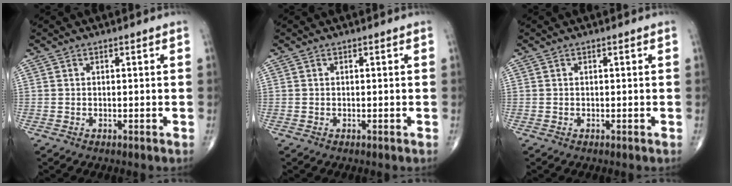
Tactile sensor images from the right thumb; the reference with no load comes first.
{"total": 0.0}
{"total": 0.0}